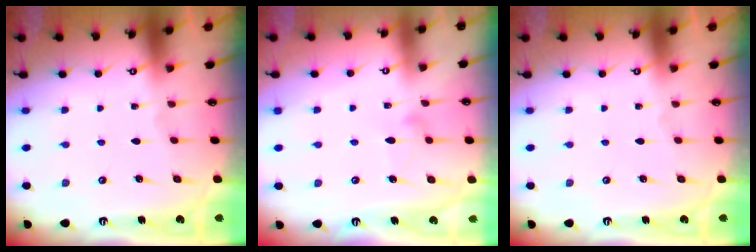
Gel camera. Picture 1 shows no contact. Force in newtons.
{"total": 6.8, "press": 6.8, "slide": 0.3}
{"total": 0.0}